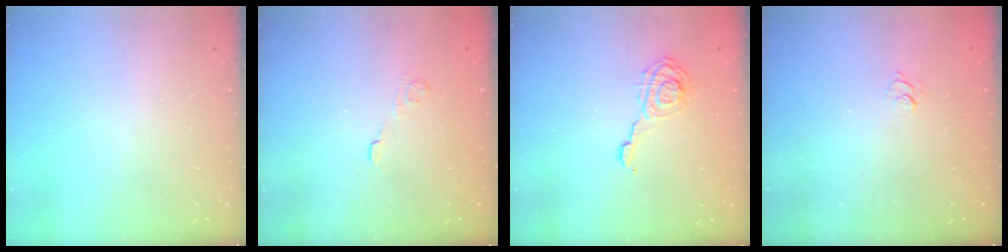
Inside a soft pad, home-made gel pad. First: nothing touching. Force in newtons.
{"total": 2.7, "press": 2.3, "slide": 1.4}
{"total": 7.8, "press": 7.8, "slide": 0.2}
{"total": 2.8, "press": 2.5, "slide": 1.3}